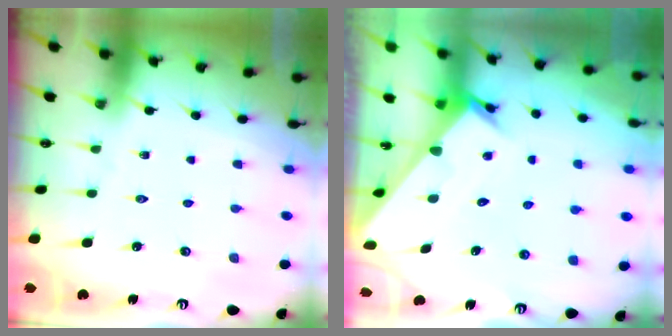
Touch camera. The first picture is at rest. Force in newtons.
{"total": 2.3, "press": 2.3, "slide": 0.0}